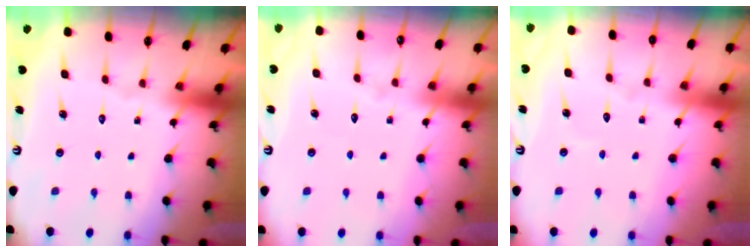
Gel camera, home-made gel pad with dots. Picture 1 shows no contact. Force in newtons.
{"total": 3.8, "press": 3.8, "slide": 0.4}
{"total": 2.8, "press": 2.8, "slide": 0.3}